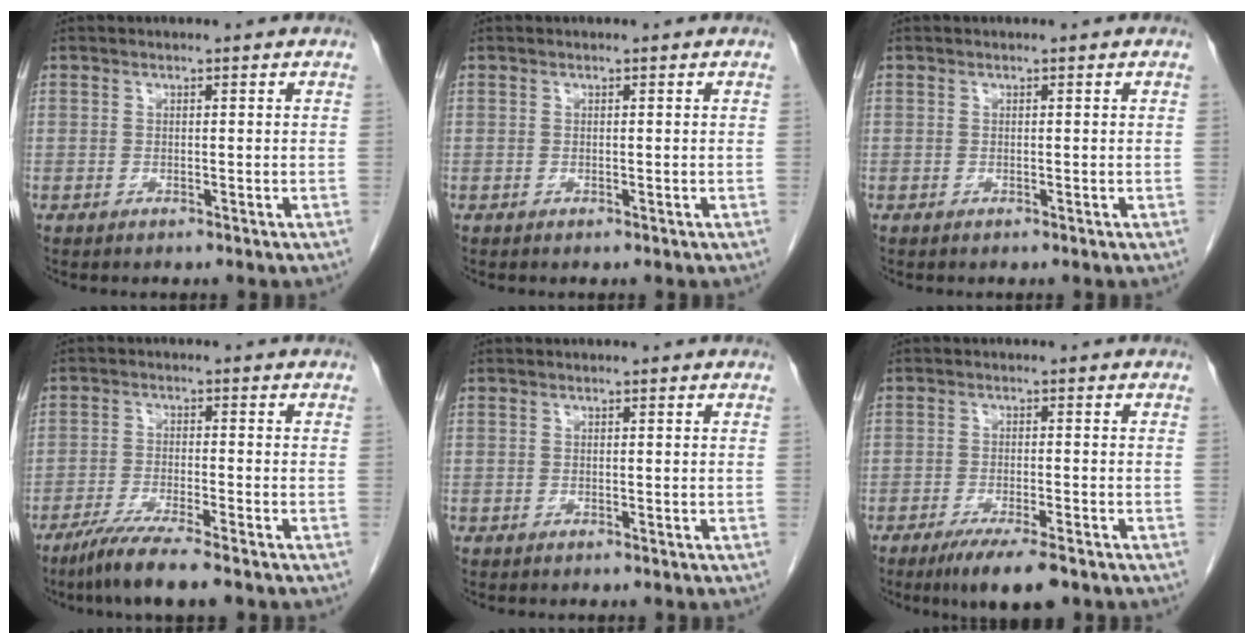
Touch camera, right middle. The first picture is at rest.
{"total": 0.0}
{"total": 0.0}
{"total": 7.0, "force": [-5.3, -0.3, 4.5], "torque": [-0.084, -0.021, -0.095]}
{"total": 0.0}
{"total": 7.0, "force": [-4.9, 0.9, 4.9], "torque": [-0.075, -0.015, -0.076]}